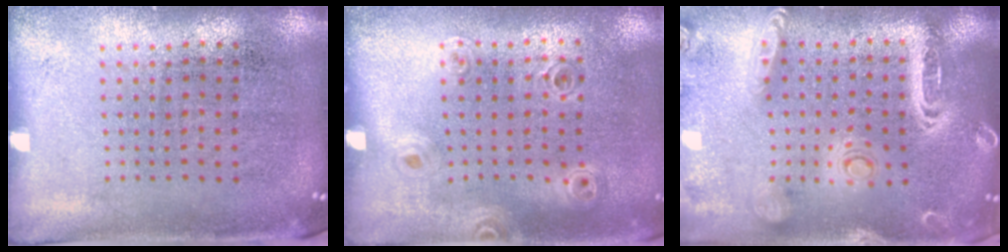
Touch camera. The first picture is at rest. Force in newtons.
{"total": 0.9, "press": 0.9, "slide": 0.0}
{"total": 2.7, "press": 2.3, "slide": 1.4}